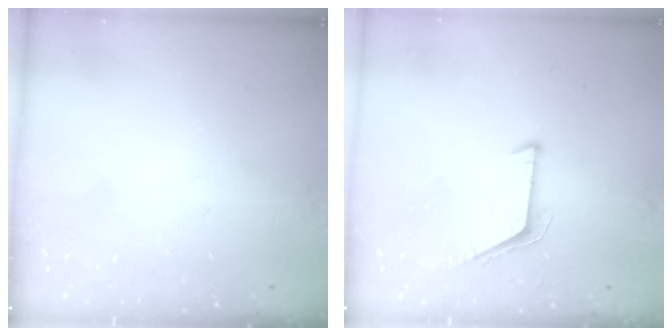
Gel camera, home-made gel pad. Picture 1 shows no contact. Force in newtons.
{"total": 5.7, "press": 5.7, "slide": 0.5}